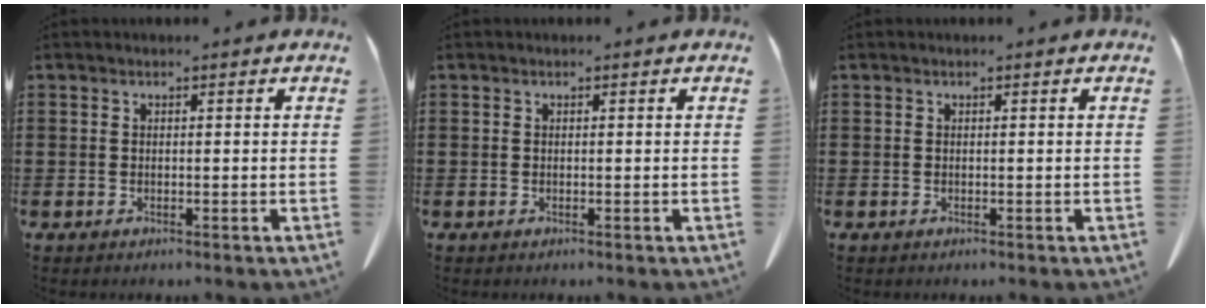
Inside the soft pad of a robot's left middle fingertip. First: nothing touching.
{"total": 0.0}
{"total": 0.0}